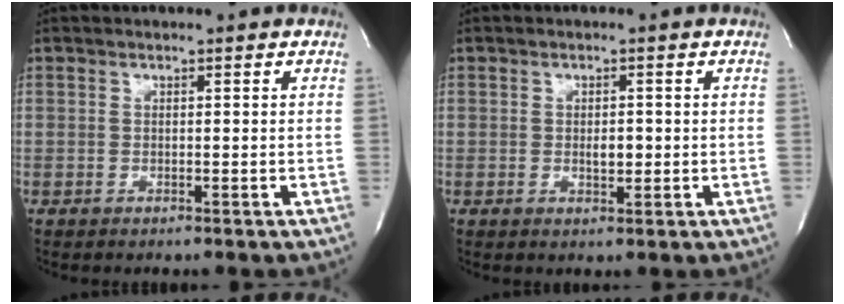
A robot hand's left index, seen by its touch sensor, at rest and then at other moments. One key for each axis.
{"total": 2.0, "fx": -0.1, "fy": 1.0, "fz": 1.7, "tx": -0.030, "ty": -0.001, "tz": 0.001}